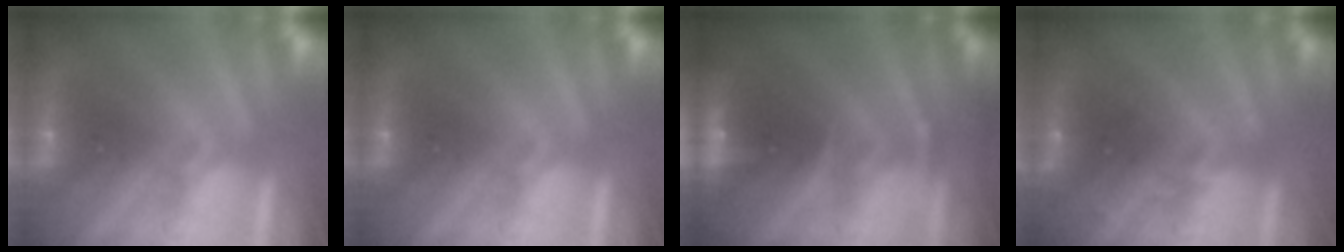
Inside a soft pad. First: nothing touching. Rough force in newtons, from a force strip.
{"total": 0.0}
{"total": 9.4}
{"total": 2.9}